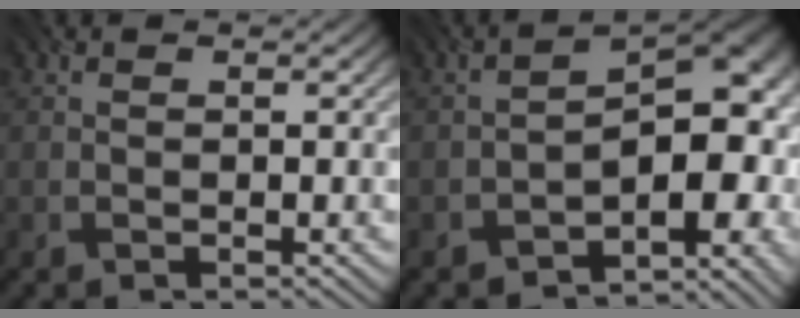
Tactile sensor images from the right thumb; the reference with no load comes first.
{"total": 11.6, "force": [-3.7, 5.9, 9.3], "torque": [-0.105, -0.008, -0.052]}